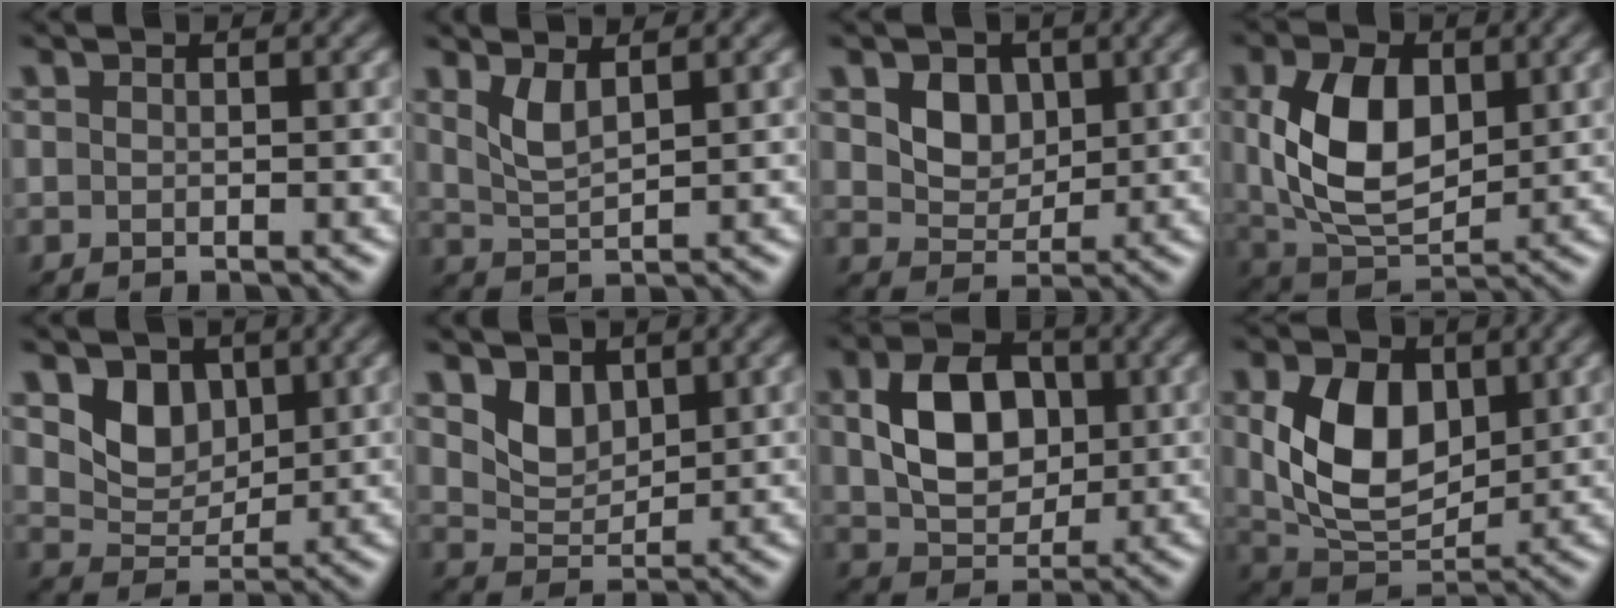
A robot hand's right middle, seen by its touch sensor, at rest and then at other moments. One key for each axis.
{"total": 2.0, "fx": 1.2, "fy": 0.5, "fz": 1.5, "tx": -0.036, "ty": -0.008, "tz": 0.030}
{"total": 2.8, "fx": 1.0, "fy": 2.2, "fz": 1.4, "tx": -0.034, "ty": -0.005, "tz": 0.015}
{"total": 7.4, "fx": 1.3, "fy": 4.6, "fz": 5.7, "tx": -0.122, "ty": 0.000, "tz": 0.028}
{"total": 3.3, "fx": 1.6, "fy": 2.5, "fz": 1.4, "tx": -0.037, "ty": -0.012, "tz": 0.026}
{"total": 2.3, "fx": 1.5, "fy": 1.5, "fz": 0.9, "tx": -0.029, "ty": -0.012, "tz": 0.033}
{"total": 6.1, "fx": 0.8, "fy": 4.4, "fz": 4.2, "tx": -0.084, "ty": 0.004, "tz": 0.016}
{"total": 7.3, "fx": 1.4, "fy": 4.8, "fz": 5.3, "tx": -0.109, "ty": -0.005, "tz": 0.030}